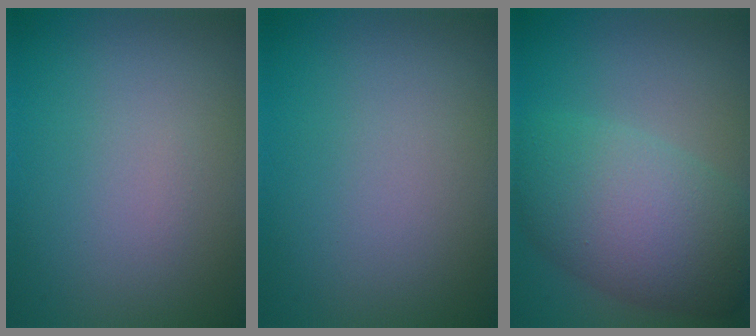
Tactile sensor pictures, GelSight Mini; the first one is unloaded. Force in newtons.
{"total": 0.0}
{"total": 7.5, "press": 7.5, "slide": 0.2}